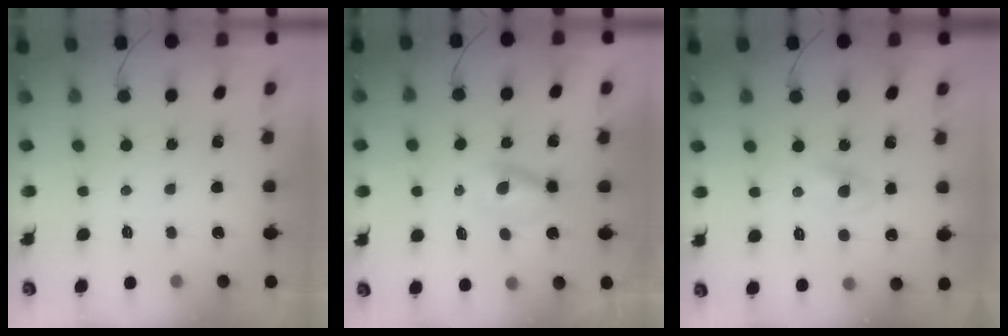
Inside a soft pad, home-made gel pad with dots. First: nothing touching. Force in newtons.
{"total": 2.8, "press": 2.5, "slide": 1.2}
{"total": 2.8, "press": 2.6, "slide": 1.1}